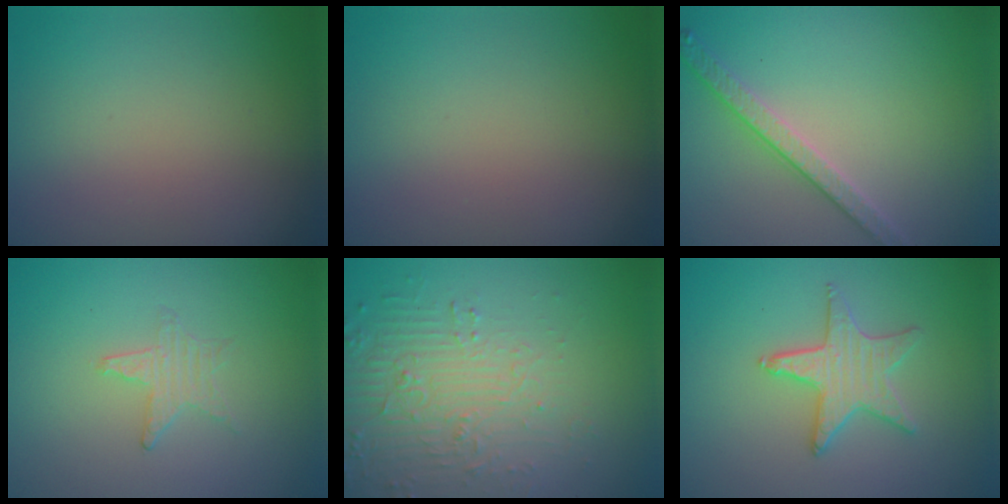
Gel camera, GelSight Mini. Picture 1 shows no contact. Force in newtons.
{"total": 0.0}
{"total": 2.8, "press": 2.7, "slide": 0.8}
{"total": 0.5, "press": 0.5, "slide": 0.1}
{"total": 5.8, "press": 3.8, "slide": 4.4}
{"total": 3.2, "press": 3.1, "slide": 0.6}